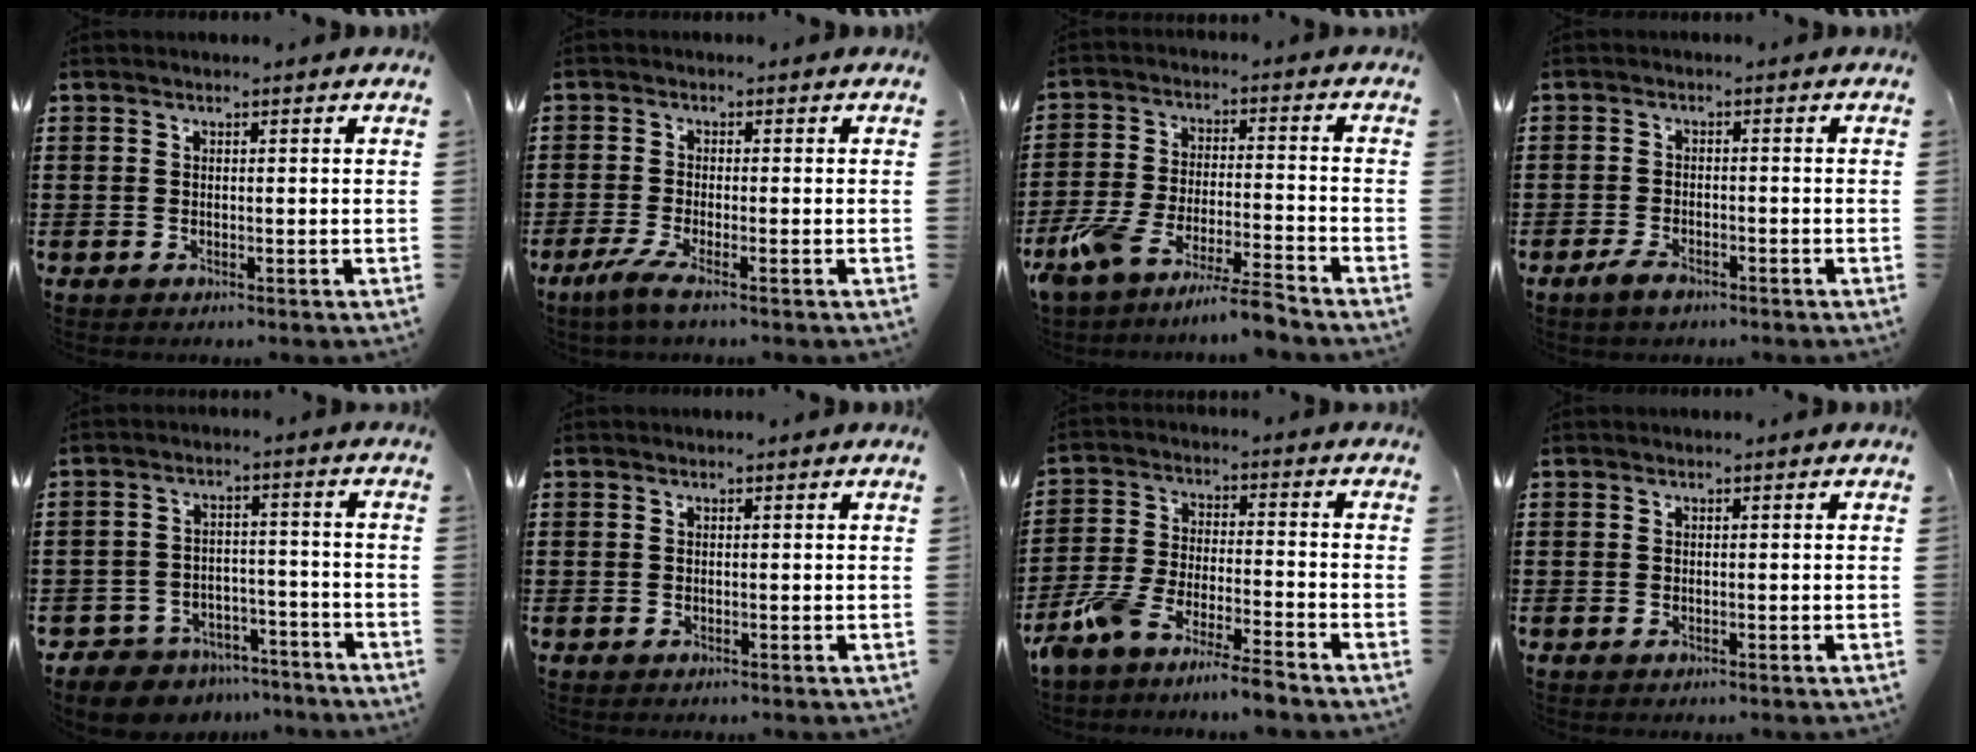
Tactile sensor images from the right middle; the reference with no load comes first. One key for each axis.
{"total": 3.1, "fx": -1.8, "fy": 0.1, "fz": 2.5, "tx": -0.066, "ty": -0.014, "tz": -0.036}
{"total": 8.3, "fx": -7.7, "fy": -0.5, "fz": 3.0, "tx": -0.071, "ty": -0.007, "tz": -0.155}
{"total": 2.4, "fx": -1.7, "fy": 1.0, "fz": 1.3, "tx": -0.031, "ty": -0.001, "tz": -0.034}
{"total": 6.0, "fx": -5.7, "fy": 1.8, "fz": 0.3, "tx": -0.018, "ty": 0.013, "tz": -0.117}
{"total": 0.0}
{"total": 7.4, "fx": -7.0, "fy": -0.4, "fz": 2.5, "tx": -0.061, "ty": -0.007, "tz": -0.139}
{"total": 0.0}